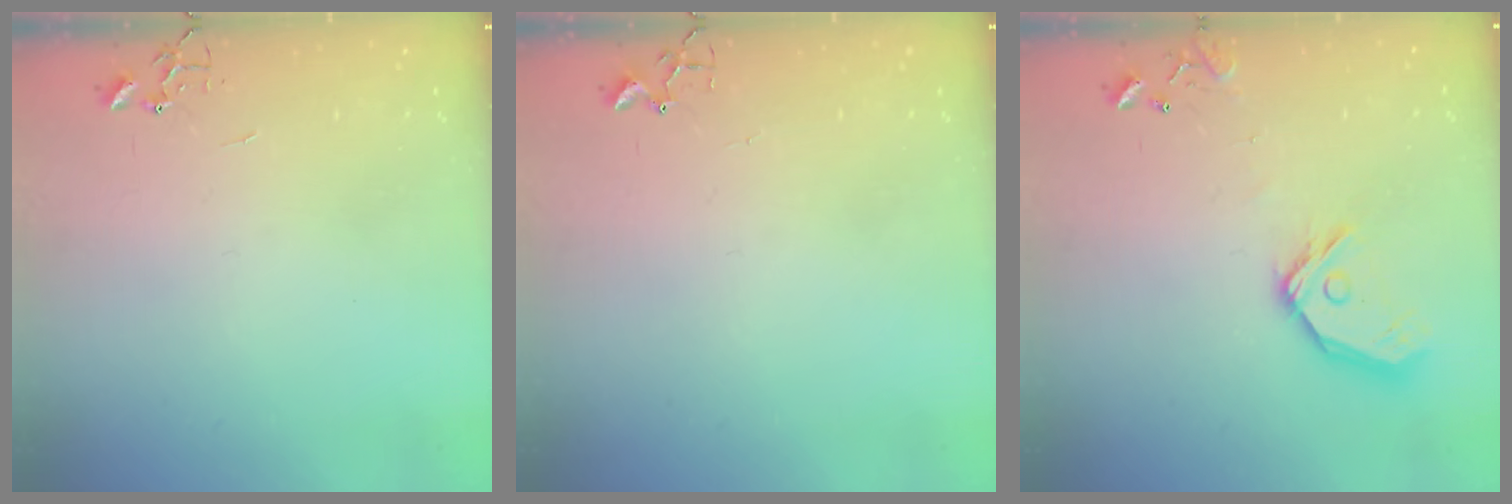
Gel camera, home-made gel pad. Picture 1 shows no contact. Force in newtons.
{"total": 4.0, "press": 3.9, "slide": 0.4}
{"total": 14.2, "press": 14.0, "slide": 2.3}